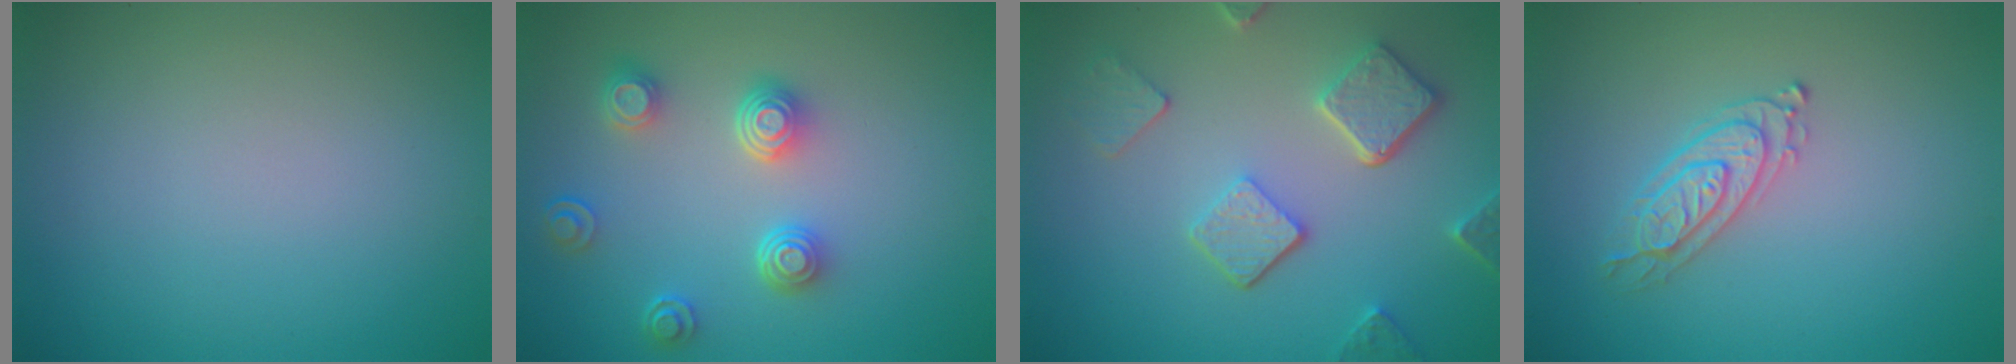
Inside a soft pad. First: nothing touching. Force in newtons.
{"total": 4.0, "press": 3.2, "slide": 2.5}
{"total": 5.0, "press": 3.9, "slide": 3.2}
{"total": 2.4, "press": 2.4, "slide": 0.3}